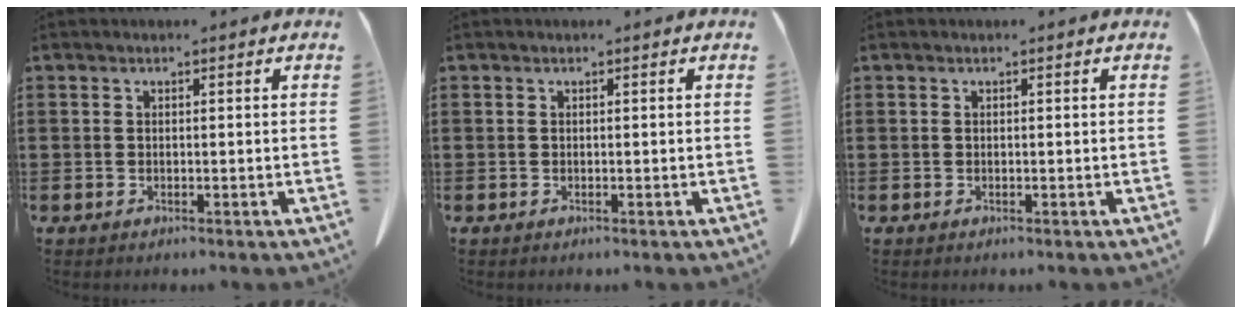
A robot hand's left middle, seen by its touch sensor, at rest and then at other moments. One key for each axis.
{"total": 0.0}
{"total": 0.0}